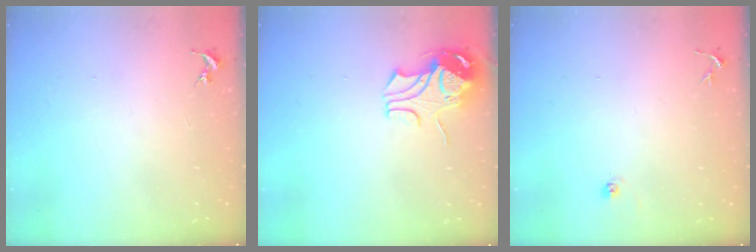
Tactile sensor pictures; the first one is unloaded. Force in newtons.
{"total": 9.4, "press": 9.4, "slide": 0.9}
{"total": 3.8, "press": 3.8, "slide": 0.3}